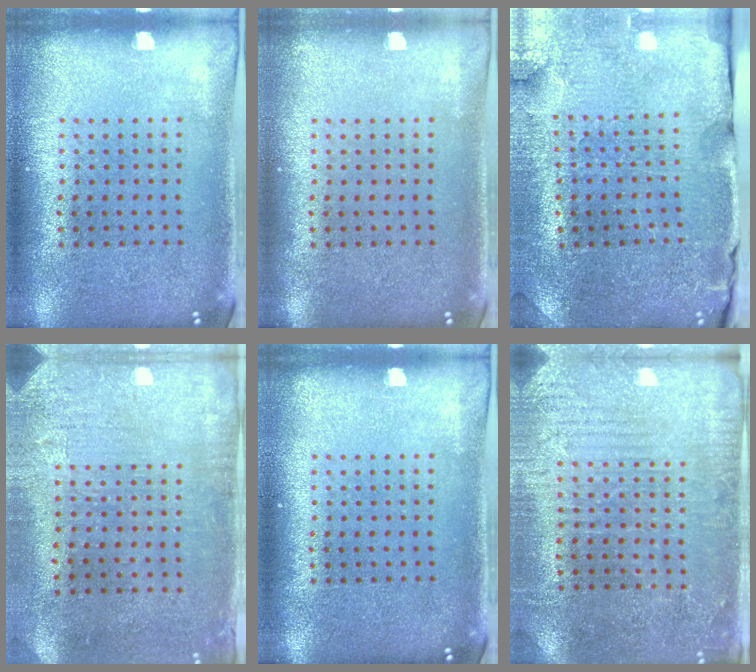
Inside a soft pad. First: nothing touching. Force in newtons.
{"total": 0.0}
{"total": 3.7, "press": 3.6, "slide": 0.4}
{"total": 3.1, "press": 2.4, "slide": 1.9}
{"total": 0.0}
{"total": 2.9, "press": 2.7, "slide": 0.9}